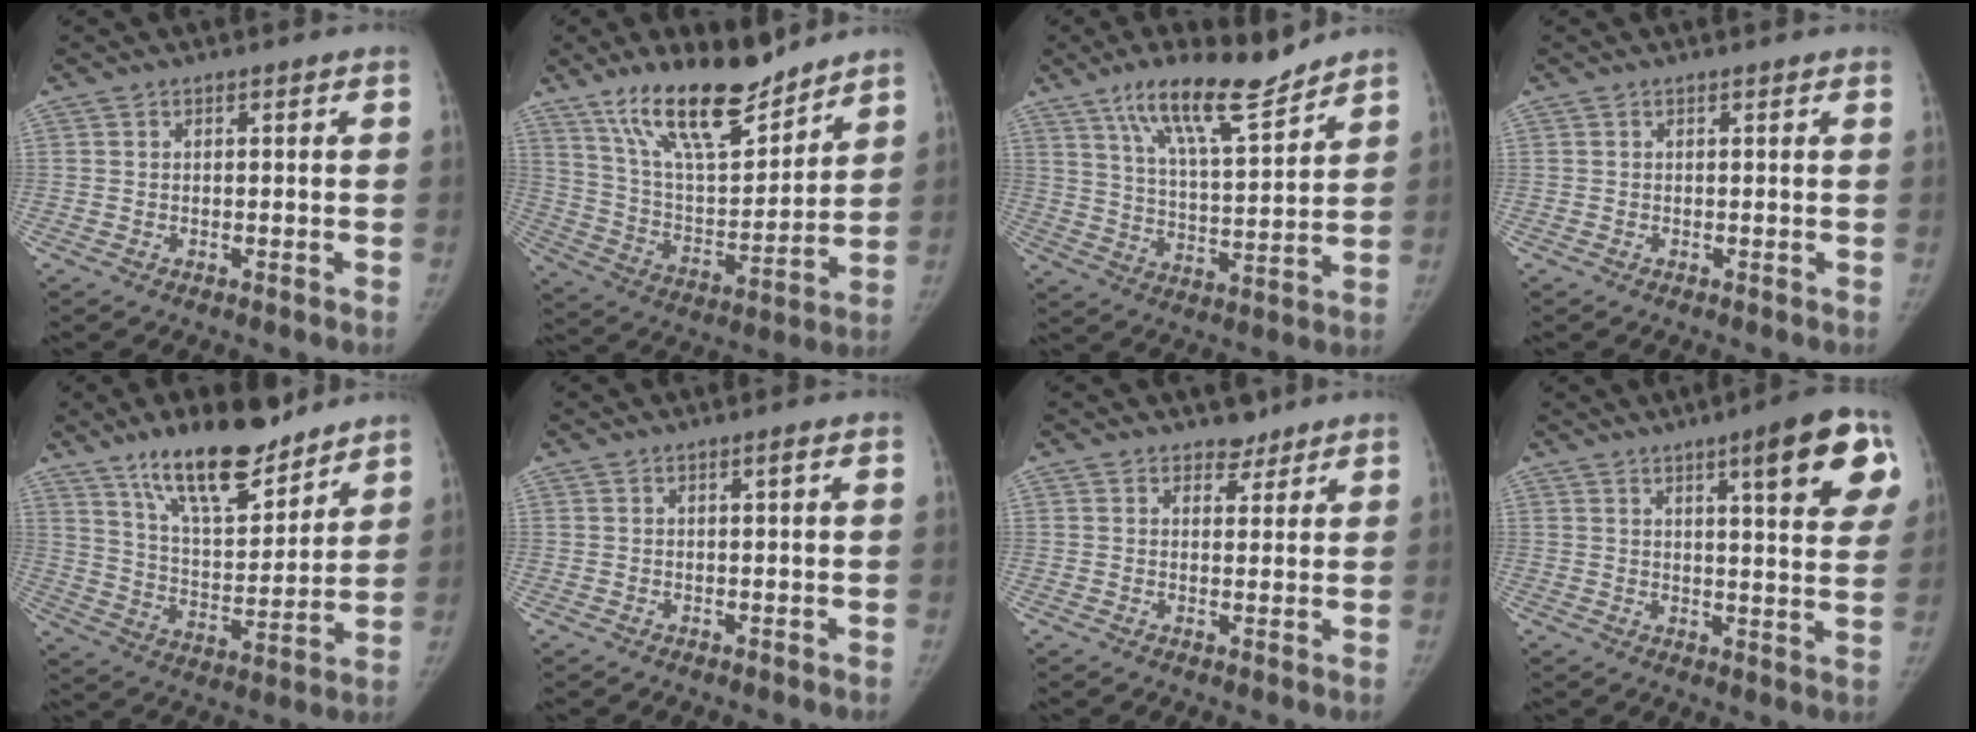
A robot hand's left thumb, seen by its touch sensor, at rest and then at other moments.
{"total": 19.3, "force": [14.4, 6.4, 11.2], "torque": [-0.153, -0.080, 0.259]}
{"total": 14.4, "force": [10.7, 3.2, 9.1], "torque": [-0.141, -0.062, 0.191]}
{"total": 0.8, "force": [0.7, 0.0, 0.4], "torque": [-0.006, 0.004, 0.008]}
{"total": 17.9, "force": [13.2, 6.2, 10.4], "torque": [-0.130, -0.080, 0.230]}
{"total": 0.6, "force": [0.2, -0.1, 0.6], "torque": [-0.008, 0.002, 0.004]}
{"total": 3.5, "force": [2.8, 2.0, 0.2], "torque": [0.025, -0.017, 0.038]}
{"total": 14.0, "force": [6.7, 3.1, 11.9], "torque": [-0.123, -0.023, 0.083]}